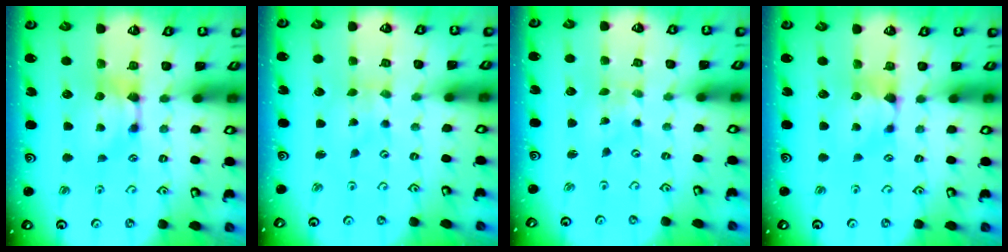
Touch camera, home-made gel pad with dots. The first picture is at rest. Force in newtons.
{"total": 4.1, "press": 4.0, "slide": 0.6}
{"total": 6.9, "press": 6.9, "slide": 0.4}
{"total": 0.6, "press": 0.3, "slide": 0.6}